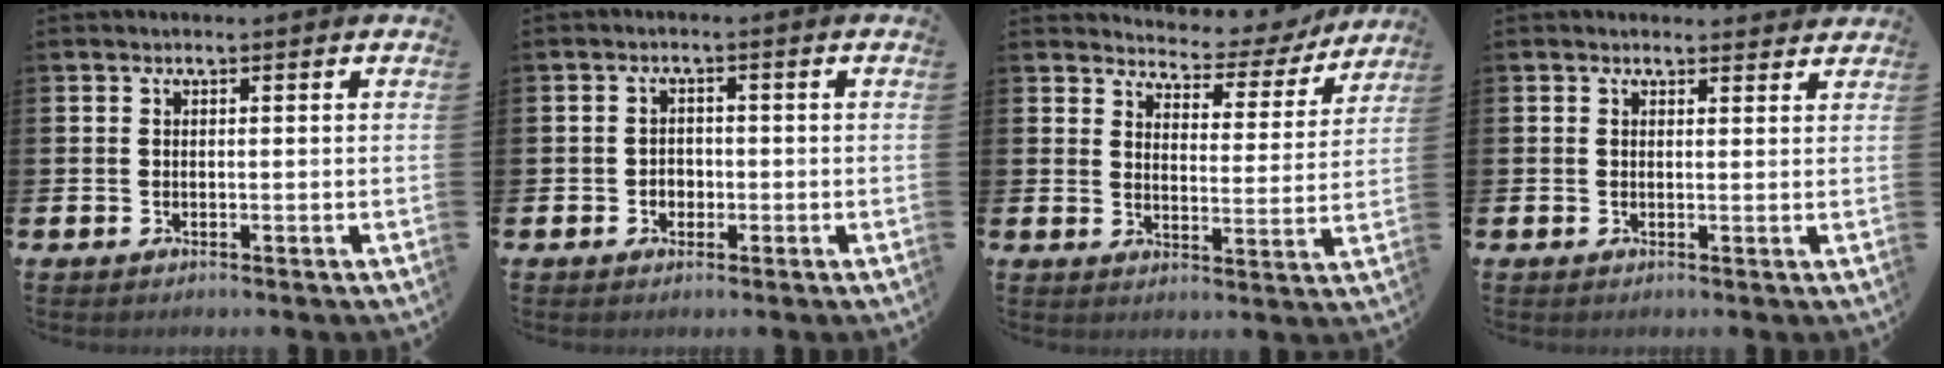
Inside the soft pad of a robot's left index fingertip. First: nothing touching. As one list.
[{"total": 1.9, "force": [-0.6, 1.7, 0.6], "torque": [-0.005, 0.001, -0.017]}, {"total": 4.6, "force": [4.3, 1.5, 0.7], "torque": [-0.026, -0.041, 0.067]}, {"total": 1.3, "force": [1.2, 0.4, 0.0], "torque": [0.007, -0.001, 0.020]}]